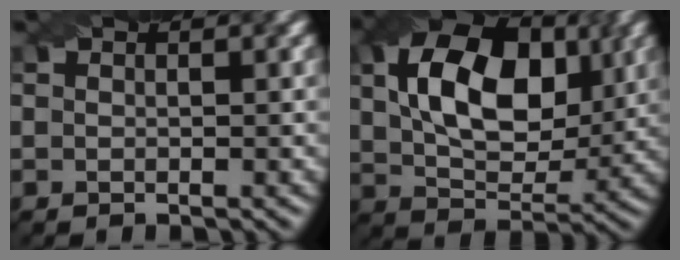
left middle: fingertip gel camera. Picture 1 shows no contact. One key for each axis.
{"total": 11.0, "fx": 2.9, "fy": 6.7, "fz": 8.3, "tx": -0.141, "ty": 0.013, "tz": 0.045}